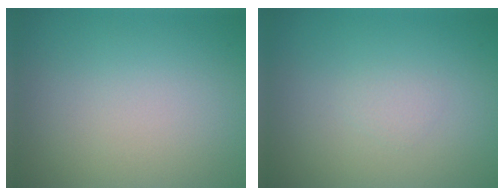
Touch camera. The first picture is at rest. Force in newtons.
{"total": 0.7, "press": 0.7, "slide": 0.1}